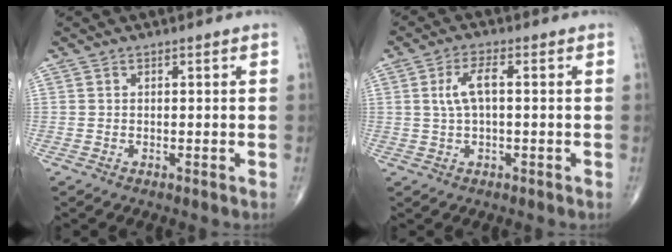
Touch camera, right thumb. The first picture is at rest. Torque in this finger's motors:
{"motor_torque": [-0.25, 0.20, 0.11, 0.06, 0.09]}